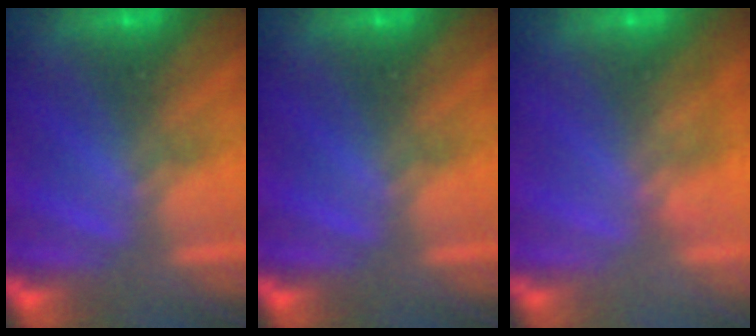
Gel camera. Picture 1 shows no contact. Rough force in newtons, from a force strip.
{"total": 0.0}
{"total": 5.1}